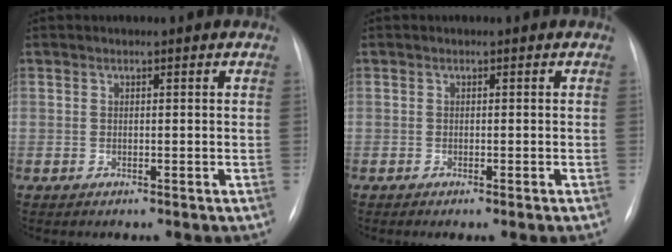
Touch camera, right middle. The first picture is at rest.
{"total": 1.3, "force": [-0.8, -0.3, 0.9], "torque": [-0.015, -0.002, -0.008]}